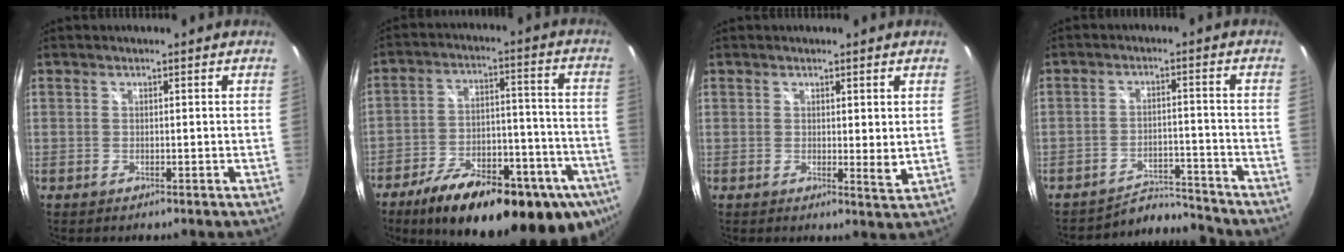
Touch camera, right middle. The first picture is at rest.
{"total": 28.3, "force": [-17.9, 10.9, 19.0], "torque": [-0.282, -0.014, -0.240]}
{"total": 2.9, "force": [1.8, 0.6, 2.1], "torque": [-0.030, -0.002, 0.027]}
{"total": 6.4, "force": [-6.3, -0.7, -1.3], "torque": [0.003, 0.018, -0.105]}